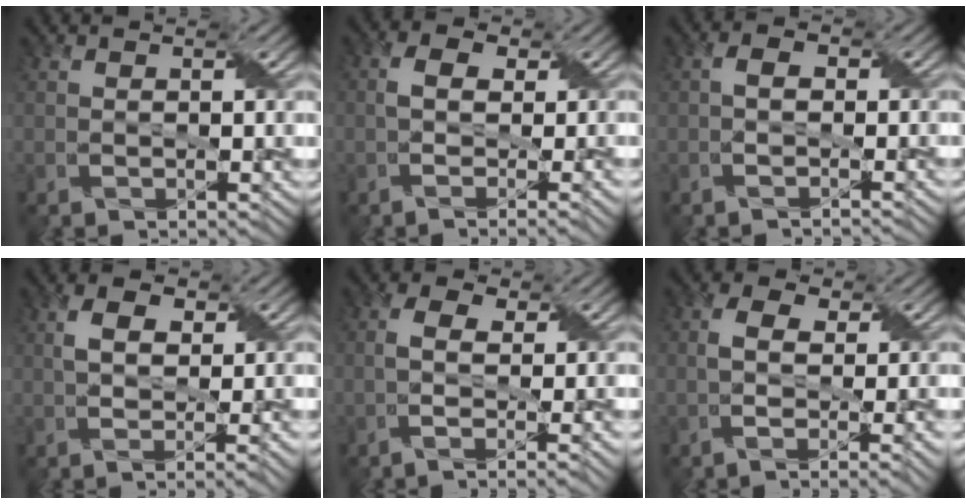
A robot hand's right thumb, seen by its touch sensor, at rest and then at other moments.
{"total": 3.6, "force": [-0.6, 1.4, 3.3], "torque": [-0.055, 0.001, -0.014]}
{"total": 2.0, "force": [-1.0, 0.8, 1.5], "torque": [-0.028, 0.006, -0.022]}
{"total": 4.7, "force": [0.3, 1.8, 4.3], "torque": [-0.063, 0.007, 0.000]}
{"total": 4.1, "force": [-1.1, 1.3, 3.7], "torque": [-0.059, 0.002, -0.029]}
{"total": 4.6, "force": [-0.9, 1.7, 4.1], "torque": [-0.068, 0.000, -0.022]}